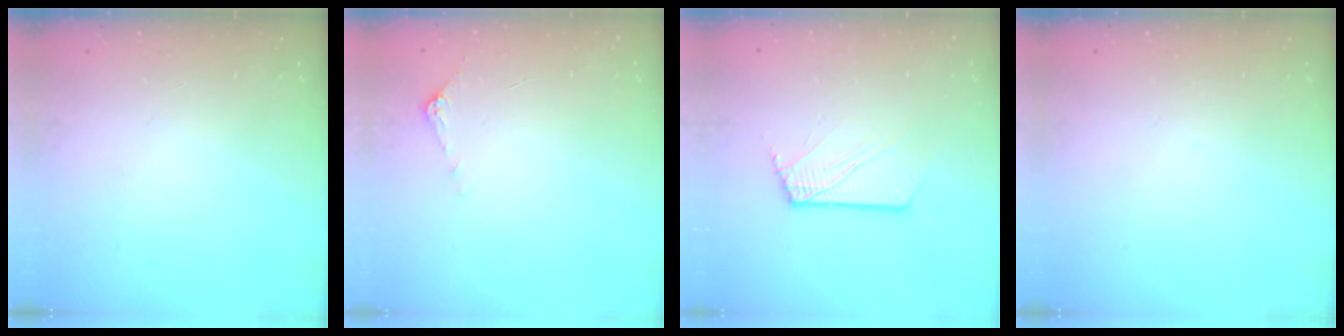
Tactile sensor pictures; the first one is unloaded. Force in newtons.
{"total": 5.4, "press": 5.4, "slide": 0.5}
{"total": 2.3, "press": 2.3, "slide": 0.1}
{"total": 0.0}